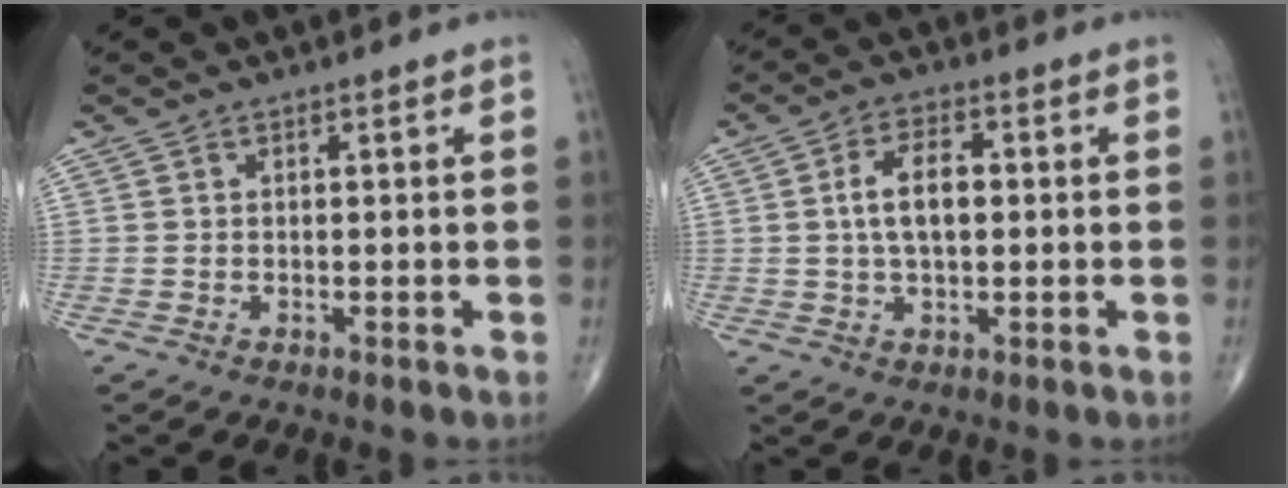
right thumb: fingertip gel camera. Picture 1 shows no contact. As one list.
[{"total": 7.3, "force": [0.6, 3.8, 6.2], "torque": [-0.114, 0.012, 0.007]}]